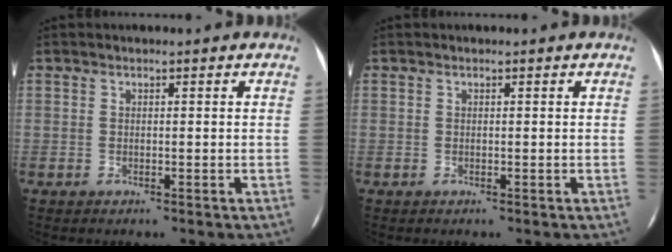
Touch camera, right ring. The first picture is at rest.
{"total": 0.0}